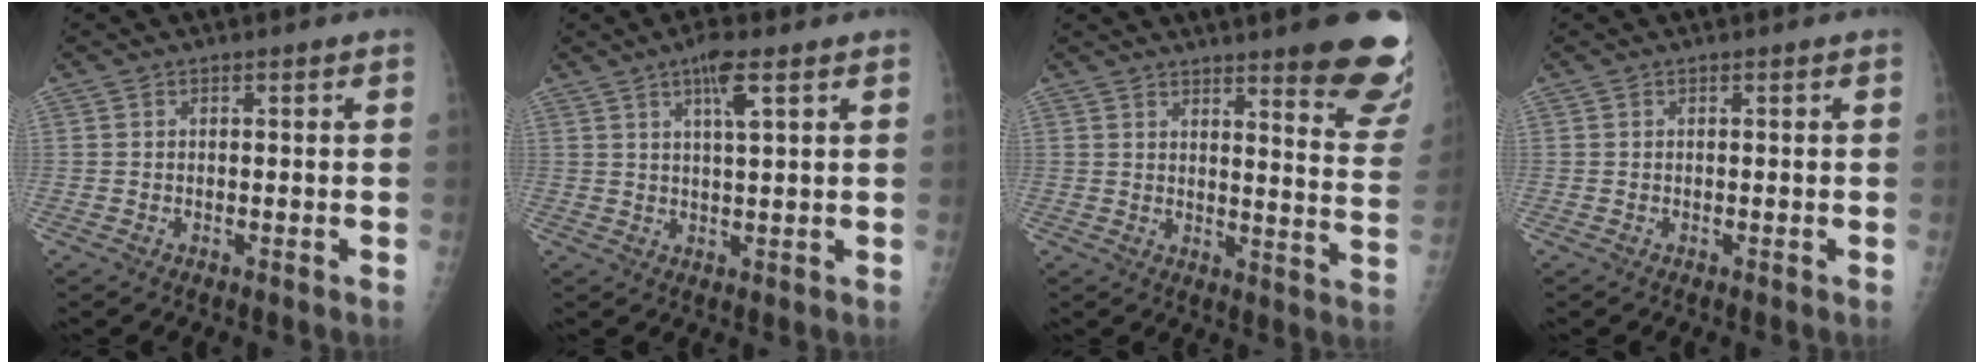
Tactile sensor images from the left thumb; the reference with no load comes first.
{"total": 5.2, "force": [2.6, 0.7, 4.4], "torque": [-0.078, -0.008, 0.044]}
{"total": 17.4, "force": [12.1, 2.7, 12.1], "torque": [-0.121, -0.077, 0.144]}
{"total": 0.0}